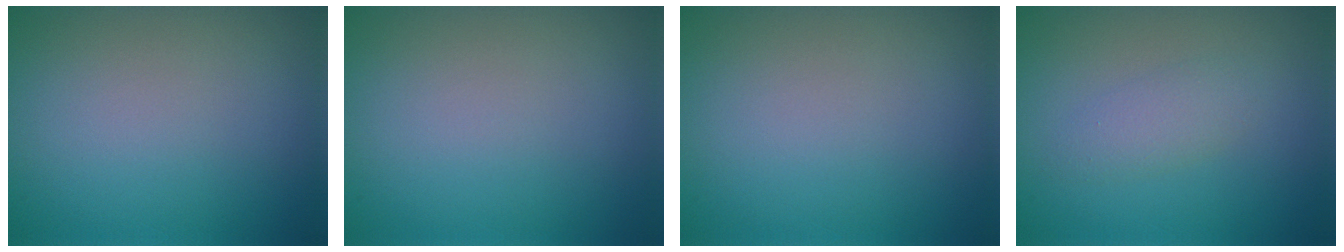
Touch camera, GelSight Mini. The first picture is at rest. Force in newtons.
{"total": 0.0}
{"total": 0.0}
{"total": 1.8, "press": 1.8, "slide": 0.0}